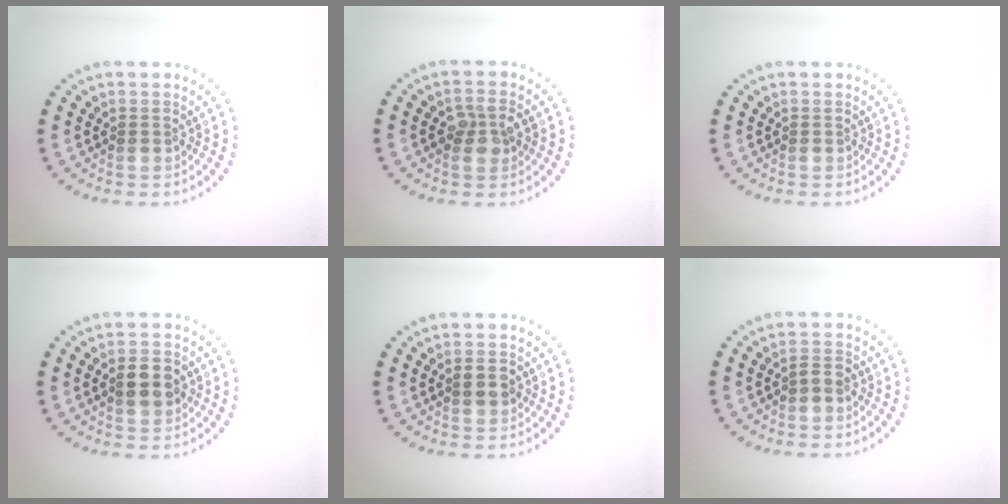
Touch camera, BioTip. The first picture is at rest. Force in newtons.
{"total": 2.3, "press": 2.3, "slide": 0.2}
{"total": 0.0}
{"total": 3.3, "press": 3.3, "slide": 0.1}
{"total": 2.4, "press": 2.4, "slide": 0.1}
{"total": 1.1, "press": 1.1, "slide": 0.4}